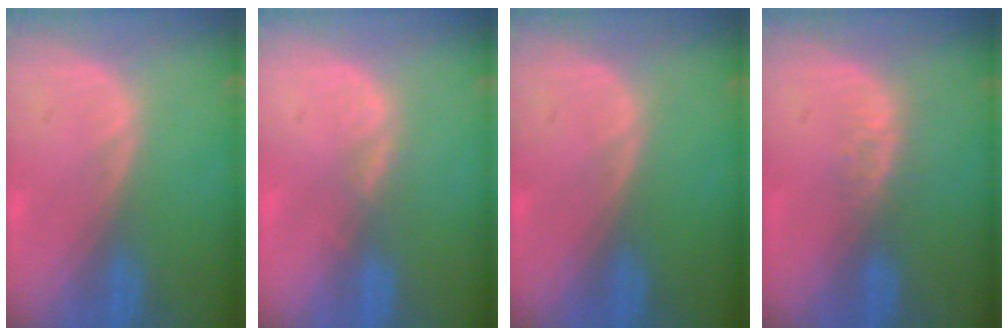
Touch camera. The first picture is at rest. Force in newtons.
{"total": 1.9, "press": 1.5, "slide": 1.1}
{"total": 0.0}
{"total": 2.9, "press": 2.3, "slide": 1.8}